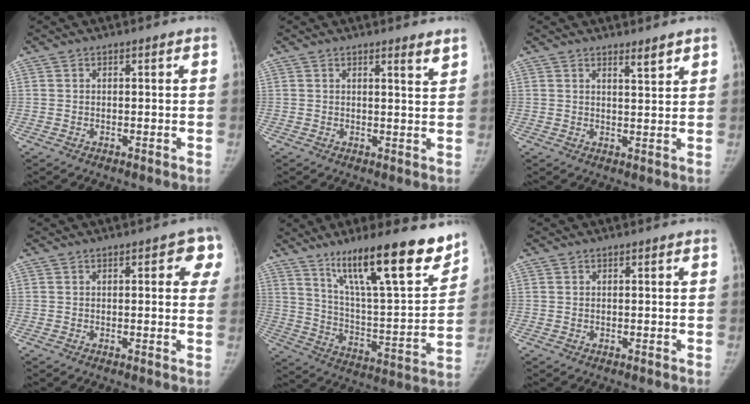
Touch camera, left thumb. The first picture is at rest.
{"total": 2.4, "force": [1.9, 0.1, 1.5], "torque": [-0.019, -0.017, 0.026]}
{"total": 2.6, "force": [2.2, 0.4, 1.4], "torque": [-0.018, -0.022, 0.035]}
{"total": 6.3, "force": [2.3, 2.4, 5.4], "torque": [-0.031, -0.002, 0.016]}
{"total": 23.9, "force": [16.1, 5.1, 16.8], "torque": [-0.234, -0.075, 0.266]}
{"total": 0.0}